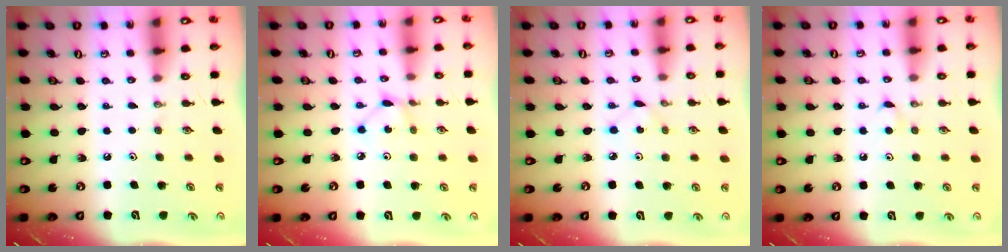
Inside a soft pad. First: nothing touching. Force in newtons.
{"total": 2.4, "press": 2.4, "slide": 0.1}
{"total": 2.6, "press": 2.6, "slide": 0.2}
{"total": 3.7, "press": 3.6, "slide": 0.5}